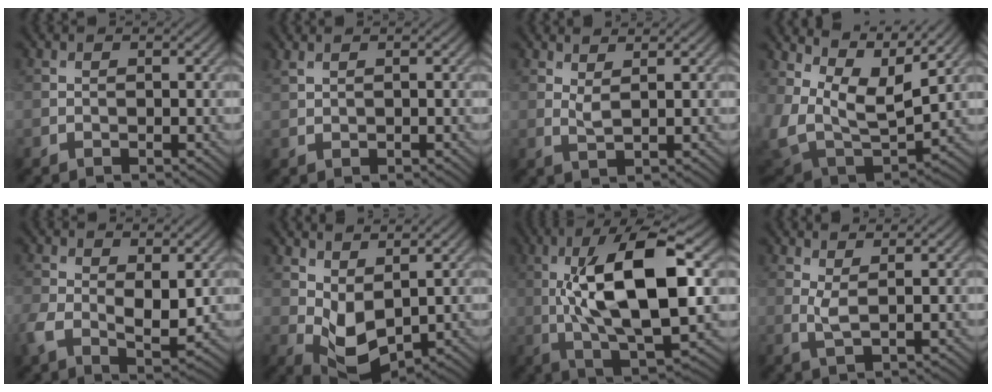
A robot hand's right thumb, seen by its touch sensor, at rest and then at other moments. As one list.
[{"total": 1.1, "force": [1.0, 0.1, 0.6], "torque": [-0.020, 0.005, 0.024]}, {"total": 1.7, "force": [1.2, 0.2, 1.2], "torque": [-0.032, -0.003, 0.026]}, {"total": 12.4, "force": [6.8, 6.5, 8.1], "torque": [-0.201, 0.007, 0.126]}, {"total": 7.1, "force": [-0.5, 4.2, 5.7], "torque": [-0.127, -0.016, -0.004]}, {"total": 6.1, "force": [1.6, 3.4, 4.8], "torque": [-0.109, -0.006, 0.037]}, {"total": 16.0, "force": [1.2, 5.6, 14.9], "torque": [-0.263, 0.010, 0.016]}, {"total": 2.1, "force": [1.0, 0.4, 1.8], "torque": [-0.047, -0.001, 0.022]}]